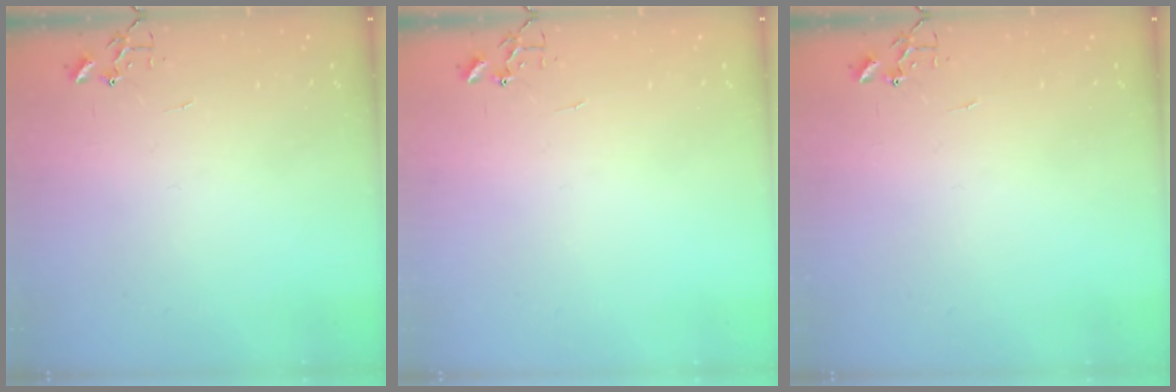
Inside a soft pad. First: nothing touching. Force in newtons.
{"total": 0.0}
{"total": 0.0}